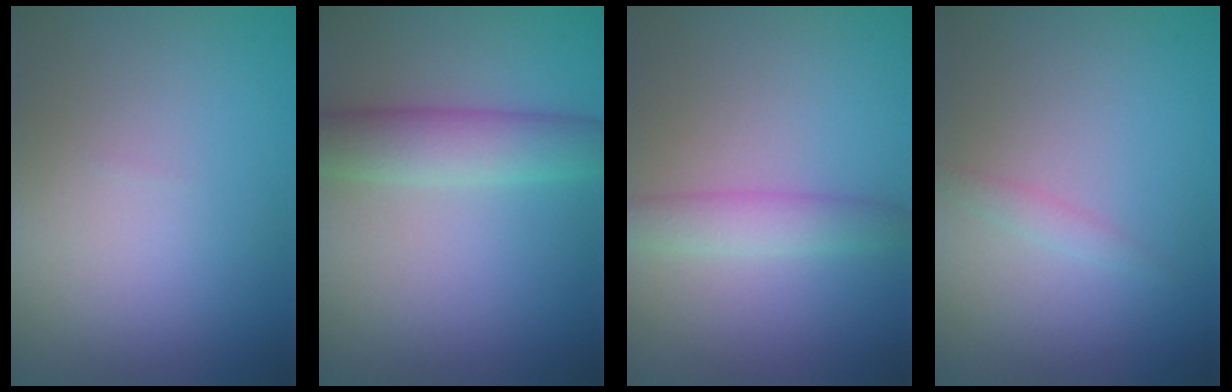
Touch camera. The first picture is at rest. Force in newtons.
{"total": 4.5, "press": 4.5, "slide": 0.0}
{"total": 2.6, "press": 2.6, "slide": 0.1}
{"total": 1.0, "press": 1.0, "slide": 0.1}